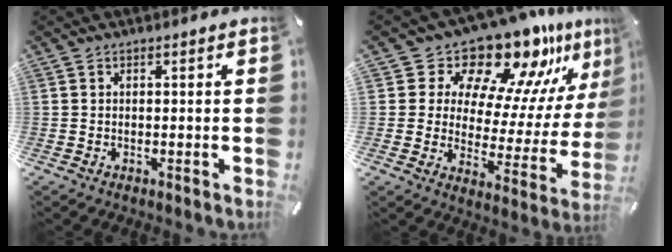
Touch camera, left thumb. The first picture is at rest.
{"total": 15.6, "force": [13.5, 6.3, 4.5], "torque": [-0.069, -0.142, 0.222]}